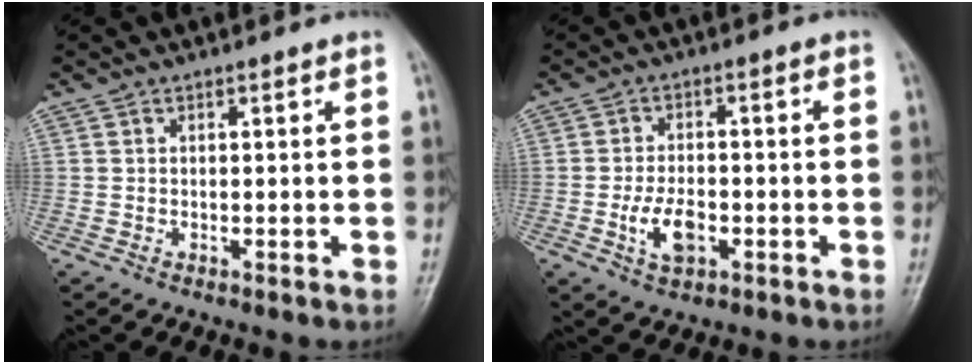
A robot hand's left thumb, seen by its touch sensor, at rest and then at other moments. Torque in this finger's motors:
{"motor_torque": [-0.20, 0.44, 0.53, -0.02, 0.05]}